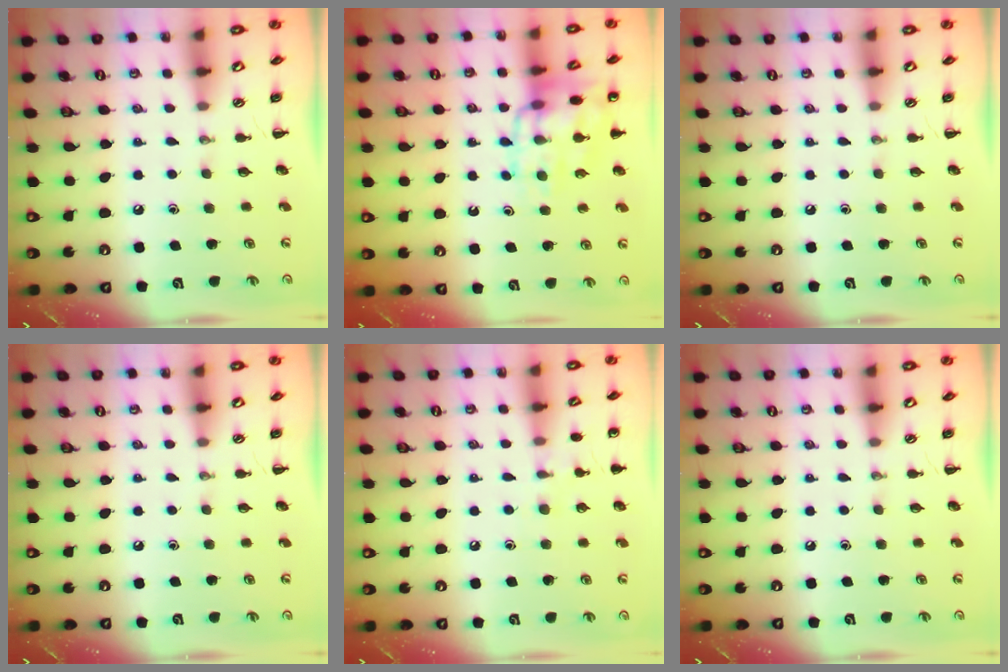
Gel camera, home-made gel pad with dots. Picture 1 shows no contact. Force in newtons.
{"total": 14.3, "press": 14.2, "slide": 1.9}
{"total": 0.0}
{"total": 0.0}
{"total": 6.7, "press": 6.4, "slide": 1.8}
{"total": 0.0}